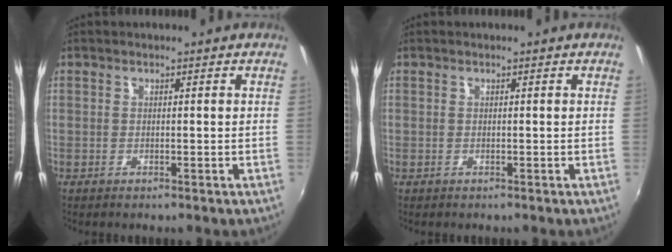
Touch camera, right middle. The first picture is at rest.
{"total": 0.0}